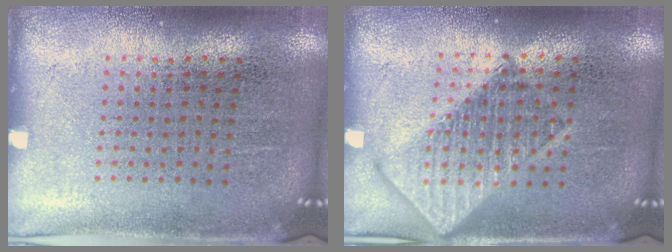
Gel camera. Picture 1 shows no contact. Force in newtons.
{"total": 2.0, "press": 1.9, "slide": 0.2}